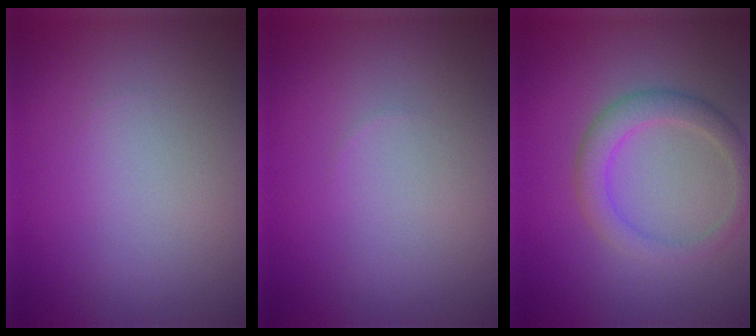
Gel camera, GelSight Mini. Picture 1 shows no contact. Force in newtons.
{"total": 0.0}
{"total": 2.9, "press": 2.9, "slide": 0.2}